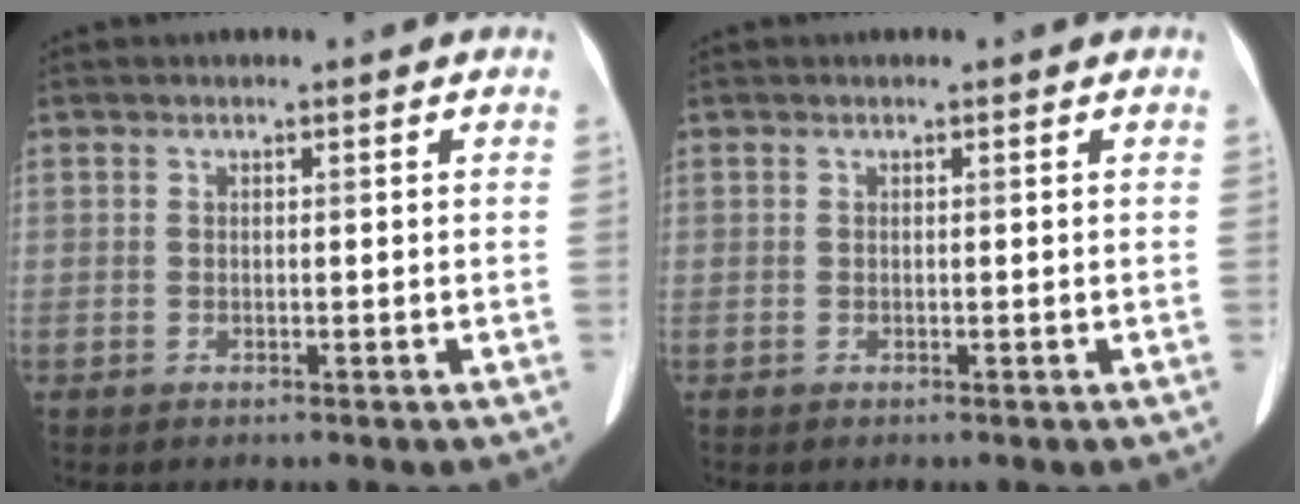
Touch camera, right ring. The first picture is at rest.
{"total": 0.0}